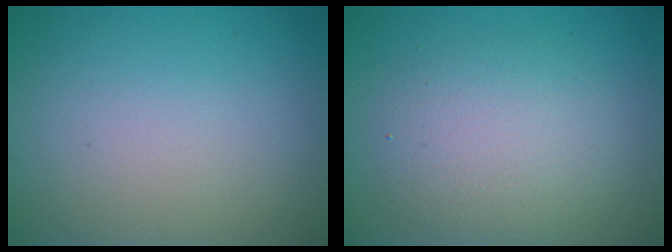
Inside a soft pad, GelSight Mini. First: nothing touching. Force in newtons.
{"total": 4.2, "press": 4.2, "slide": 0.3}